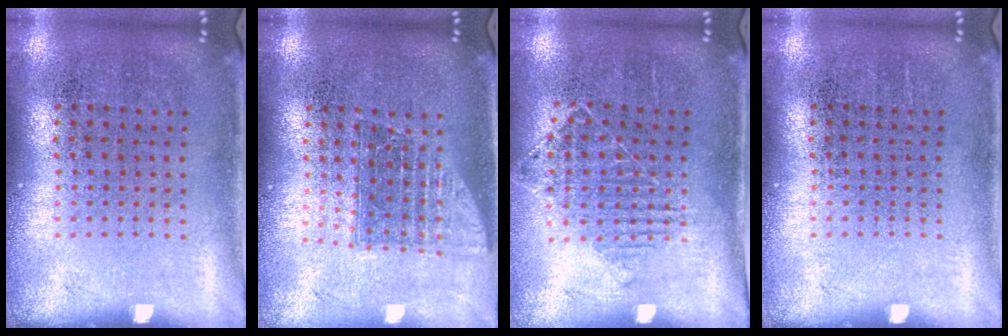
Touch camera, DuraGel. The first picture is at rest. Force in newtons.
{"total": 1.5, "press": 1.2, "slide": 0.9}
{"total": 1.0, "press": 1.0, "slide": 0.2}
{"total": 0.0}